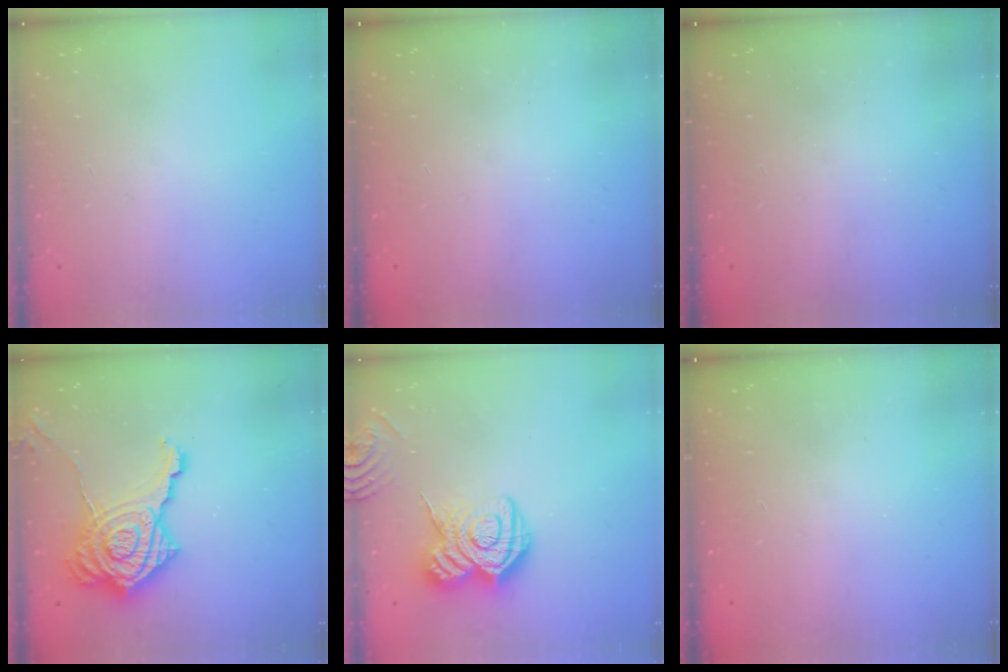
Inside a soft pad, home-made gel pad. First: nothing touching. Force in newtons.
{"total": 2.3, "press": 2.1, "slide": 0.8}
{"total": 2.3, "press": 2.1, "slide": 0.8}
{"total": 23.1, "press": 23.0, "slide": 2.2}
{"total": 14.7, "press": 14.6, "slide": 1.0}
{"total": 2.3, "press": 2.2, "slide": 0.7}